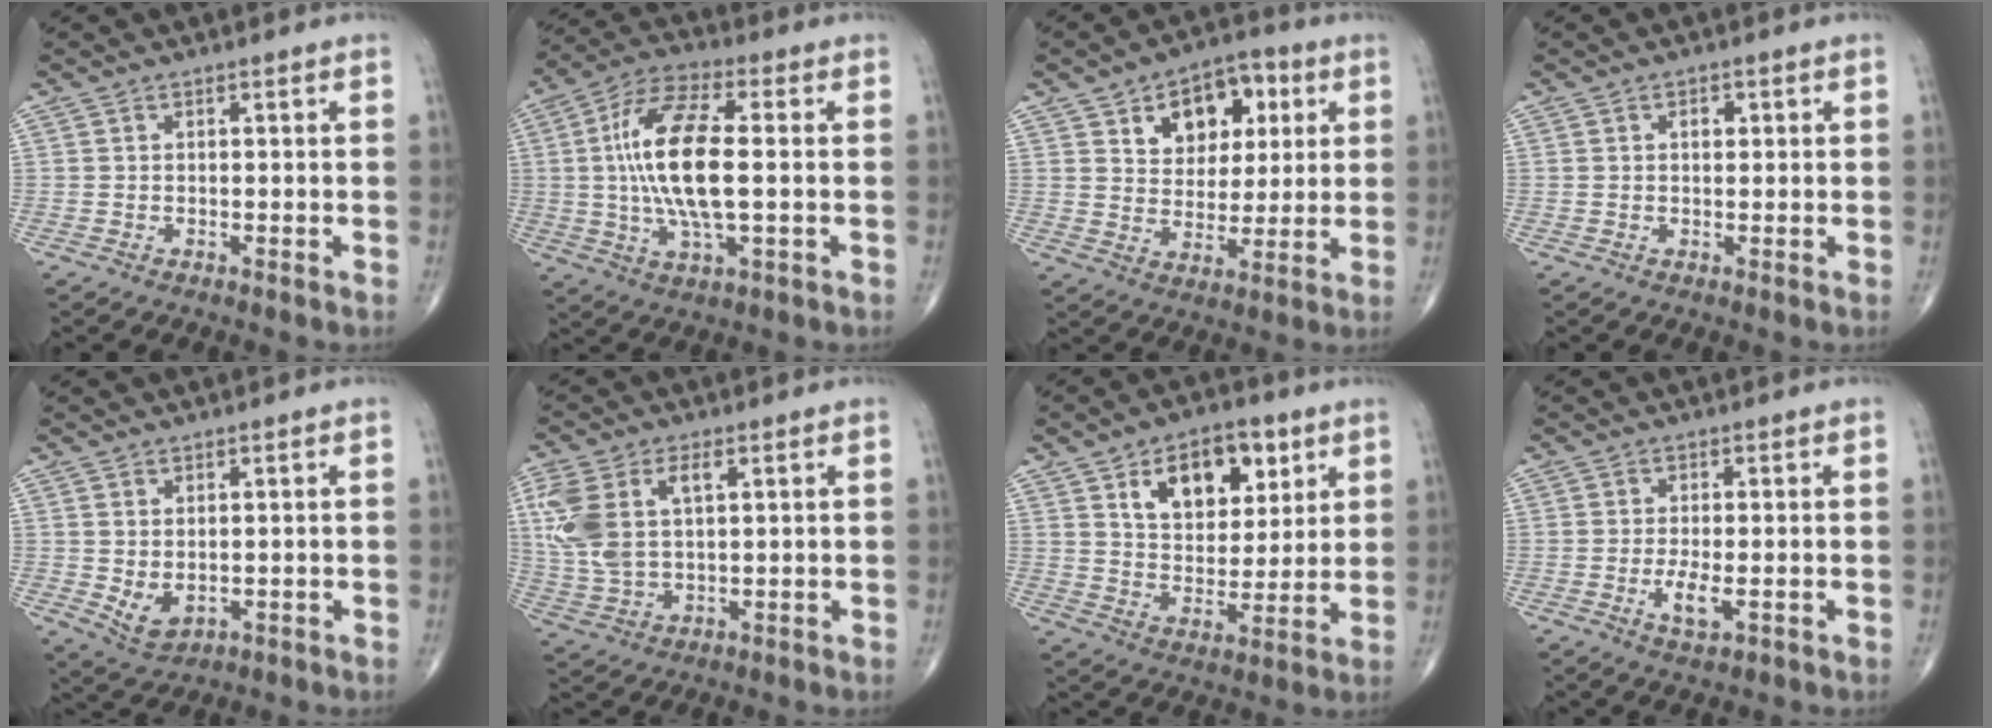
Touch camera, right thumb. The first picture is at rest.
{"total": 16.5, "force": [0.5, 6.0, 15.4], "torque": [-0.311, 0.012, 0.005]}
{"total": 12.9, "force": [5.0, 8.8, 8.0], "torque": [-0.066, -0.008, 0.077]}
{"total": 1.8, "force": [0.6, 1.1, 1.3], "torque": [-0.015, 0.000, 0.007]}
{"total": 4.4, "force": [0.0, 2.8, 3.4], "torque": [-0.056, -0.008, 0.017]}
{"total": 12.9, "force": [3.7, 7.0, 10.1], "torque": [-0.235, 0.004, 0.080]}
{"total": 14.4, "force": [6.5, 8.7, 9.4], "torque": [-0.098, -0.028, 0.109]}
{"total": 3.8, "force": [-0.9, 1.2, 3.5], "torque": [-0.072, -0.009, -0.016]}